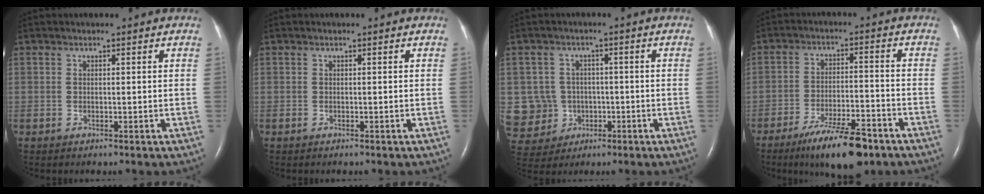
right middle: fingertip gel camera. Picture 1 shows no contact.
{"total": 0.0}
{"total": 13.7, "force": [-1.9, 13.0, 3.8], "torque": [-0.133, 0.033, -0.007]}
{"total": 11.0, "force": [-7.7, 1.9, 7.6], "torque": [-0.131, -0.017, -0.126]}